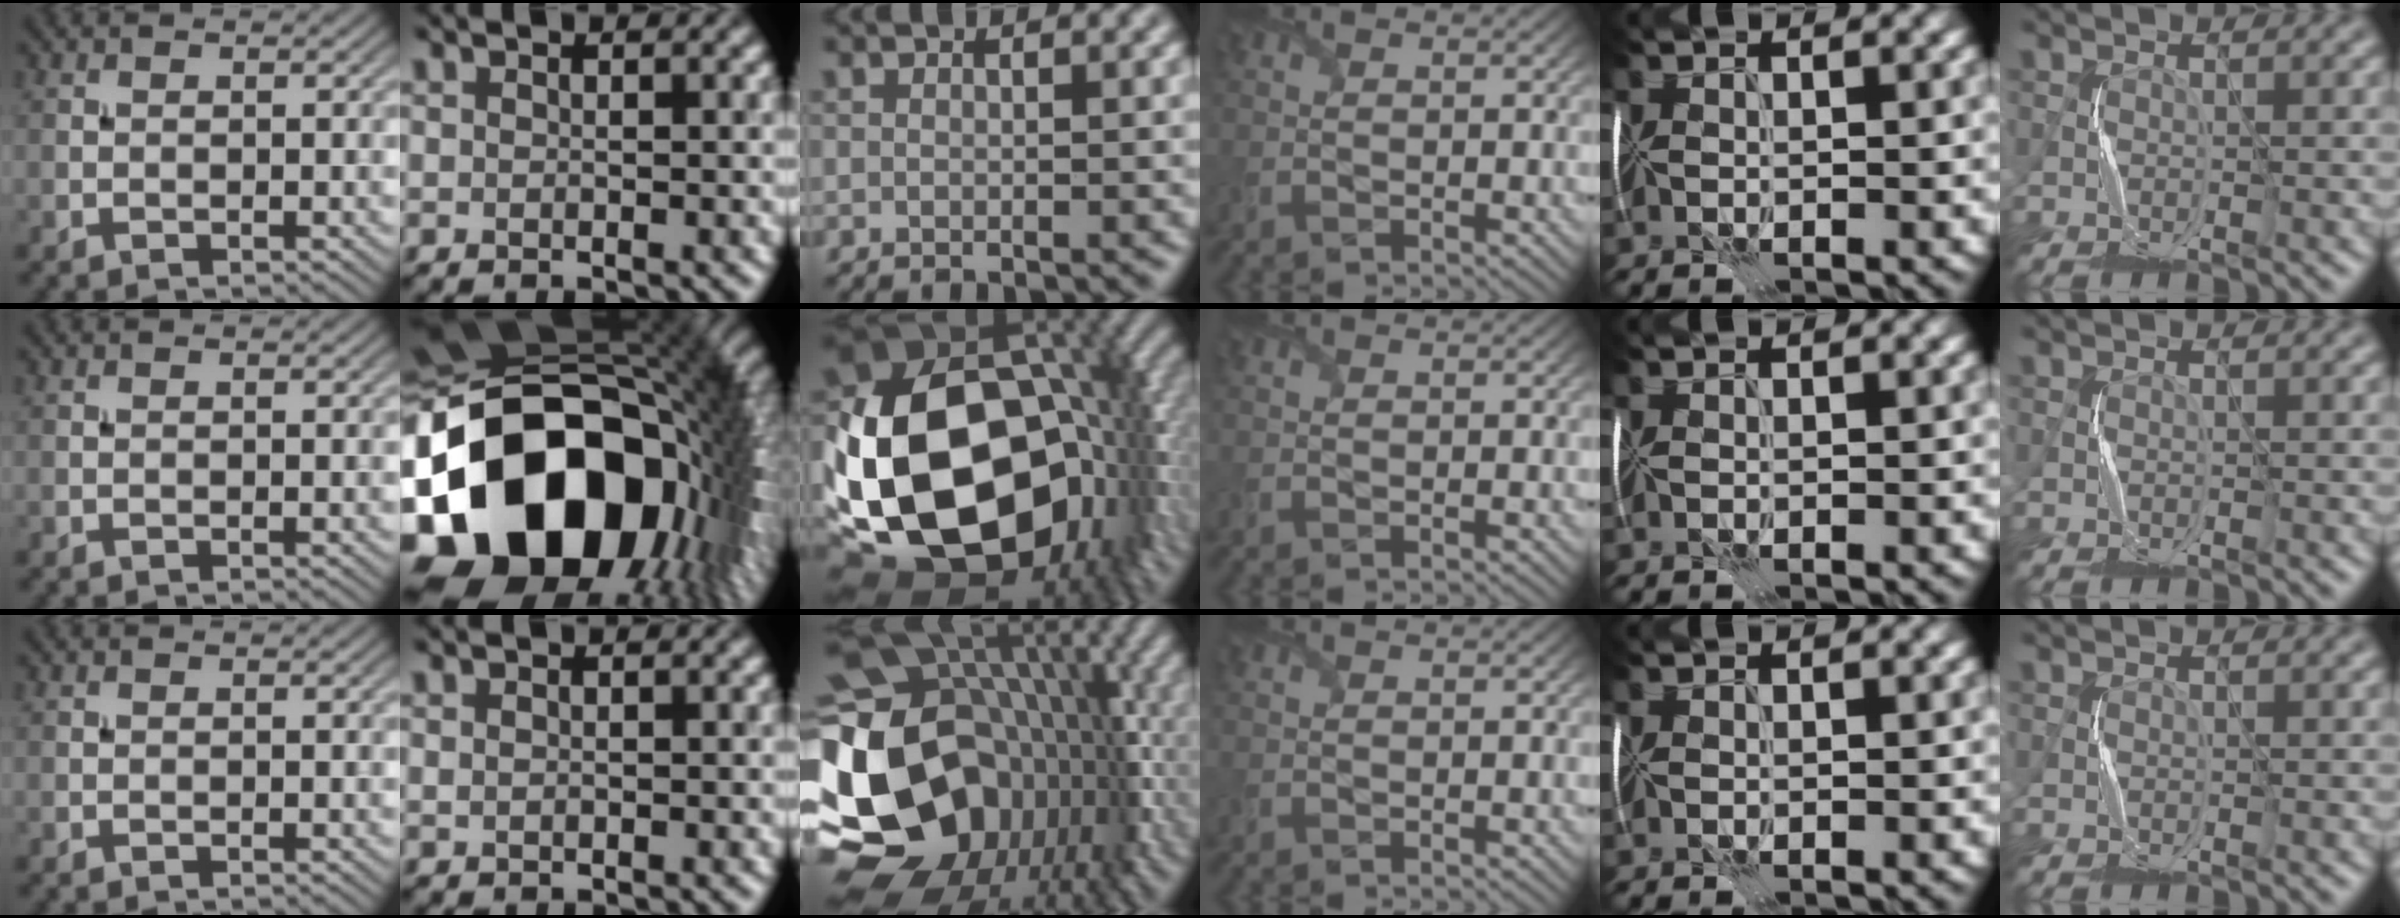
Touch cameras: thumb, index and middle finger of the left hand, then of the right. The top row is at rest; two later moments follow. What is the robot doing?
{"motion": "fold", "object": "shipping label"}